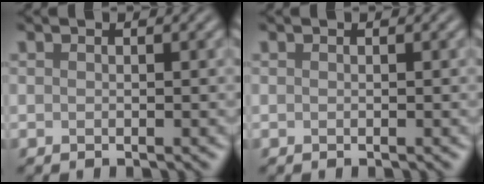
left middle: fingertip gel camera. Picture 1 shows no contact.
{"total": 0.0}